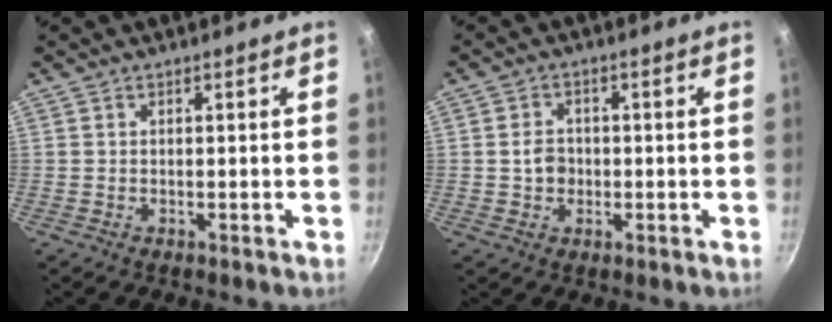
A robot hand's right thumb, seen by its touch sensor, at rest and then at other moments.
{"total": 3.9, "force": [-0.4, 3.3, 2.1], "torque": [-0.018, 0.010, -0.007]}